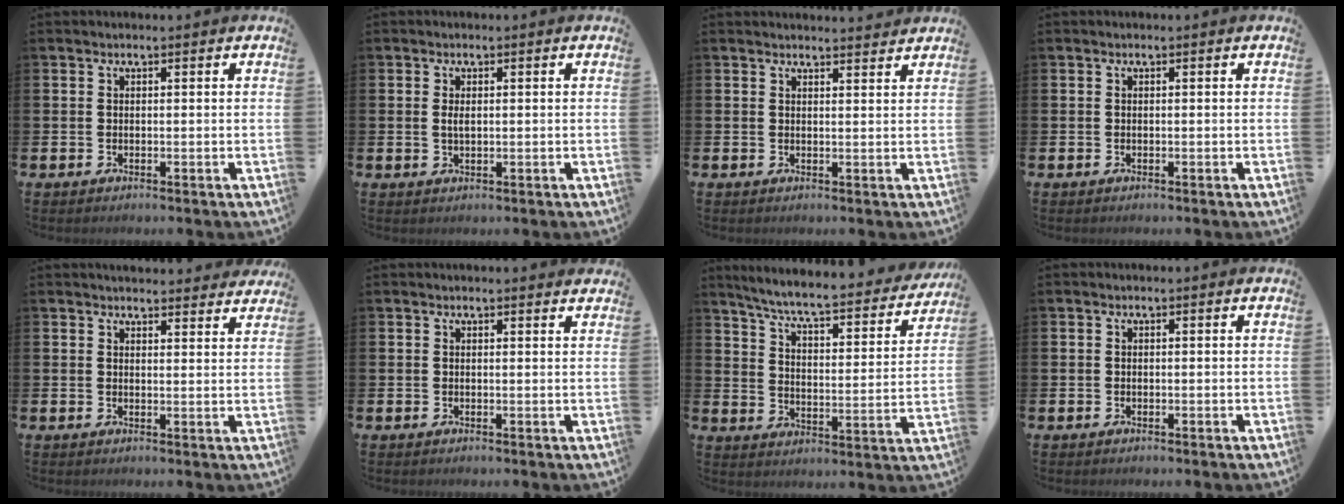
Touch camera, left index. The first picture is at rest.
{"total": 1.4, "force": [0.3, 0.6, 1.3], "torque": [-0.015, 0.000, 0.001]}
{"total": 2.1, "force": [2.1, 0.1, -0.1], "torque": [0.009, -0.017, 0.036]}
{"total": 0.0}
{"total": 3.5, "force": [3.4, 0.4, 0.0], "torque": [0.009, -0.024, 0.060]}
{"total": 0.9, "force": [0.9, 0.0, 0.2], "torque": [0.010, -0.005, 0.014]}
{"total": 6.9, "force": [6.3, 0.7, 2.9], "torque": [-0.073, -0.053, 0.099]}
{"total": 0.0}